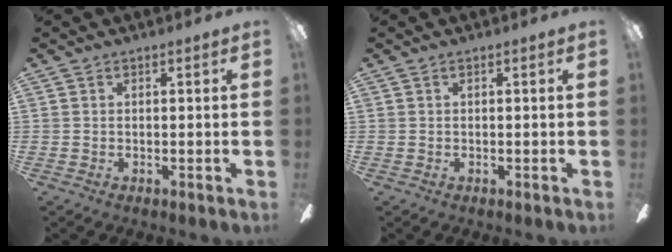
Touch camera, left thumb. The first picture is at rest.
{"total": 0.0}